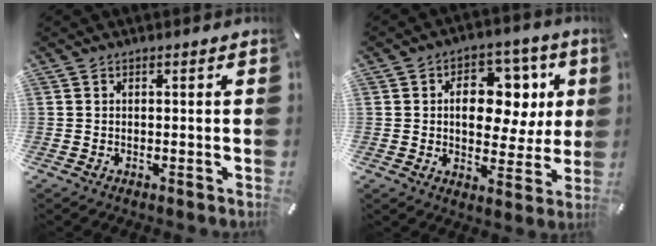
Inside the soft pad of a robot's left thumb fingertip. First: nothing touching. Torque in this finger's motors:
{"motor_torque": [0.36, 0.62, 0.88, -0.83, 0.27]}